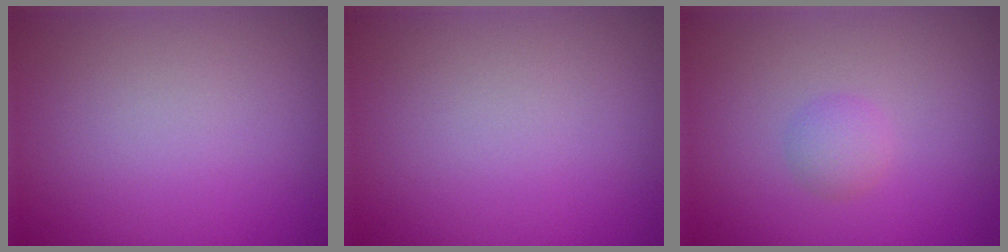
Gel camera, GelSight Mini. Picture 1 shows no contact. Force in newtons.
{"total": 0.0}
{"total": 1.4, "press": 1.4, "slide": 0.0}